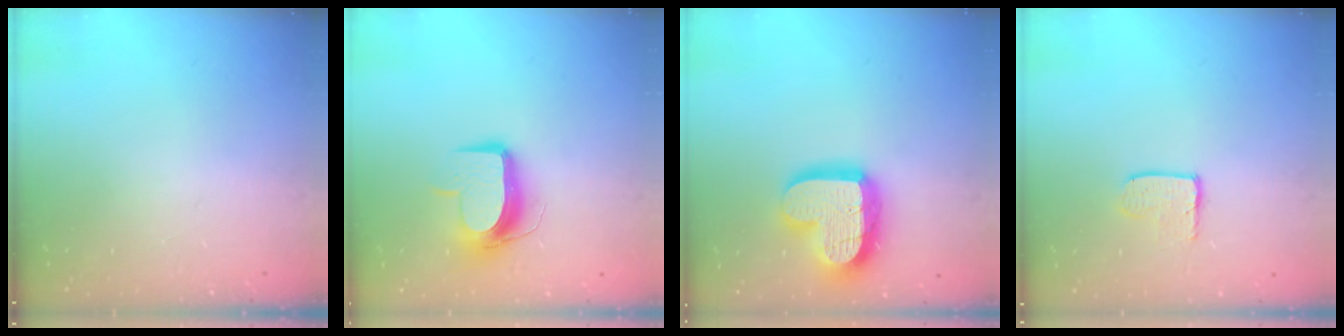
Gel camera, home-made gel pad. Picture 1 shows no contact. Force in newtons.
{"total": 11.1, "press": 11.0, "slide": 1.0}
{"total": 18.6, "press": 18.6, "slide": 1.4}
{"total": 3.8, "press": 3.8, "slide": 0.4}